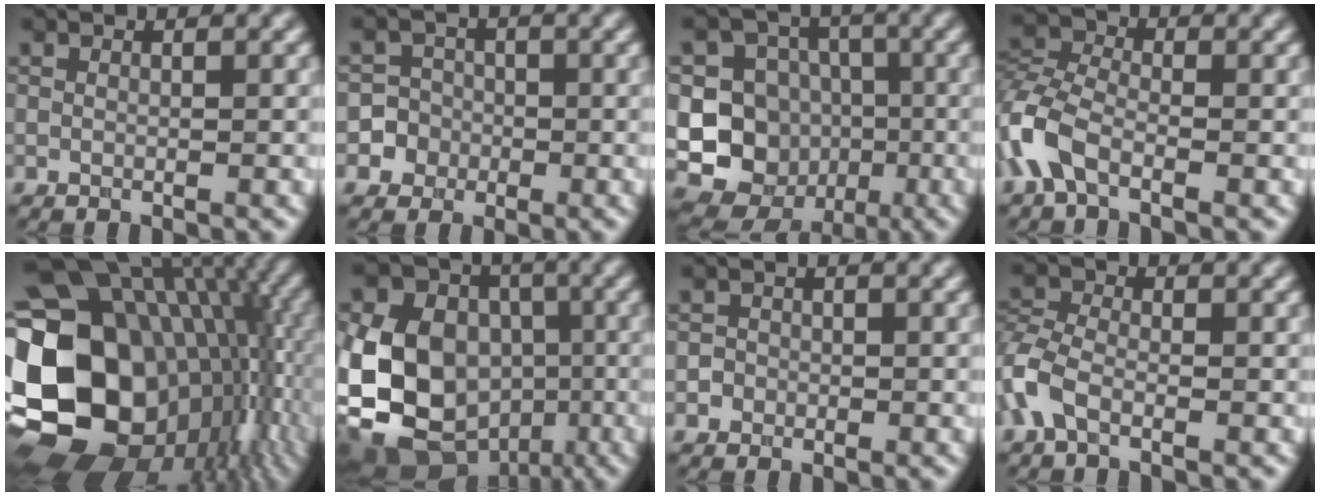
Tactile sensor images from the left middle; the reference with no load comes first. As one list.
[{"total": 3.7, "force": [-1.9, 3.2, -0.2], "torque": [0.027, 0.004, -0.035]}, {"total": 12.8, "force": [-2.5, 12.1, 3.0], "torque": [-0.081, -0.004, -0.041]}, {"total": 4.7, "force": [-2.9, 2.2, 3.0], "torque": [-0.082, 0.003, -0.070]}, {"total": 22.1, "force": [-1.7, 17.4, 13.6], "torque": [-0.273, -0.015, -0.036]}, {"total": 14.2, "force": [-3.7, 11.6, 7.4], "torque": [-0.157, -0.009, -0.076]}, {"total": 0.8, "force": [-0.6, 0.5, -0.4], "torque": [0.005, -0.001, -0.003]}, {"total": 3.1, "force": [-2.0, 1.5, 2.0], "torque": [-0.061, 0.004, -0.049]}]